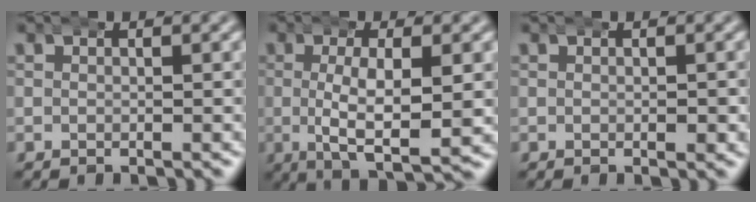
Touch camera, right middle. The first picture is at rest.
{"total": 7.1, "force": [-0.7, 2.4, 6.7], "torque": [-0.114, -0.019, -0.001]}
{"total": 0.8, "force": [0.0, 0.4, 0.7], "torque": [-0.011, 0.000, -0.002]}